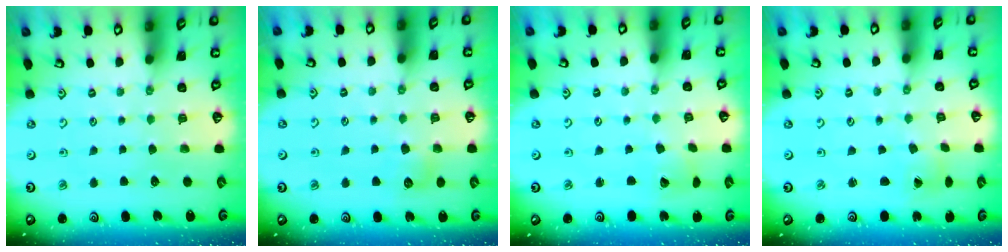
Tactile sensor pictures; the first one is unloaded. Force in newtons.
{"total": 7.0, "press": 6.9, "slide": 1.0}
{"total": 2.8, "press": 2.8, "slide": 0.4}
{"total": 0.0}